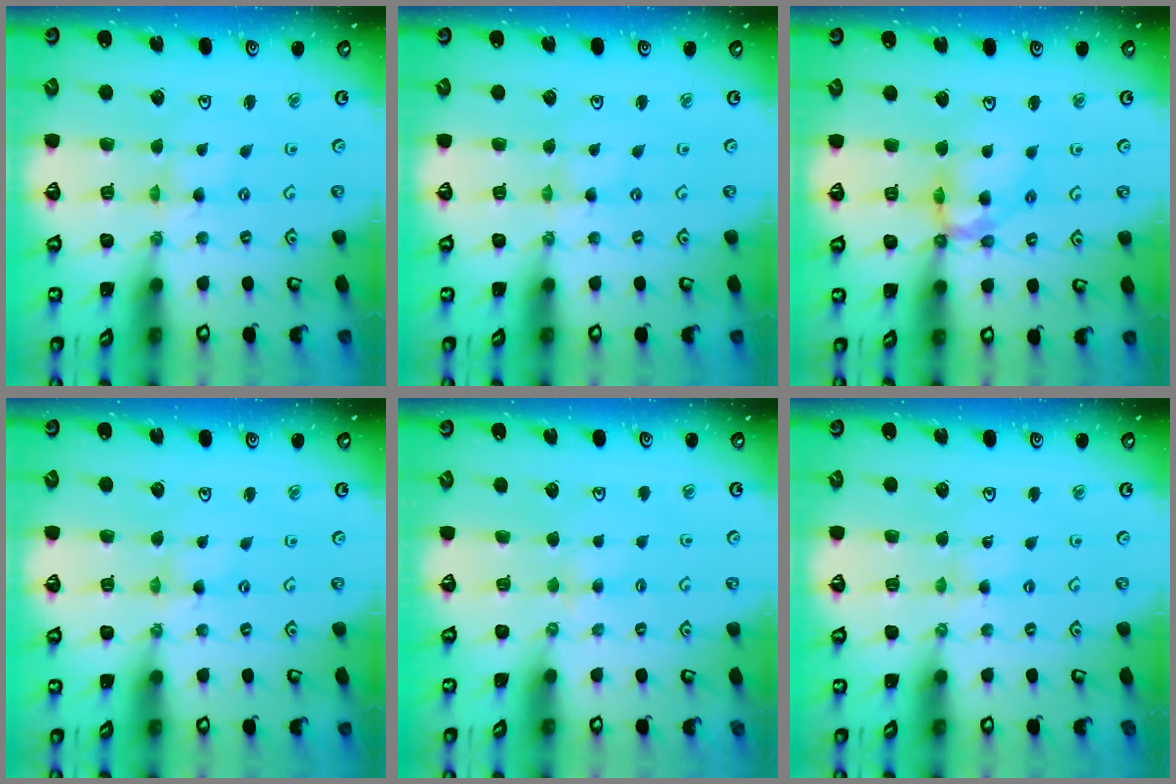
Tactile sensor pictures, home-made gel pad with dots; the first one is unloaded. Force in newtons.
{"total": 0.0}
{"total": 11.7, "press": 11.6, "slide": 1.3}
{"total": 1.1, "press": 1.0, "slide": 0.1}
{"total": 2.3, "press": 2.3, "slide": 0.4}
{"total": 2.0, "press": 2.0, "slide": 0.4}